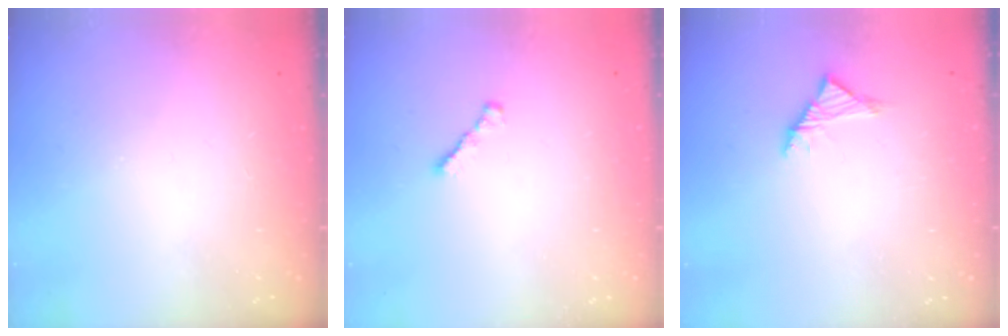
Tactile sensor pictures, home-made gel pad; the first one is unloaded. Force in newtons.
{"total": 2.4, "press": 2.3, "slide": 0.6}
{"total": 3.0, "press": 2.9, "slide": 0.9}